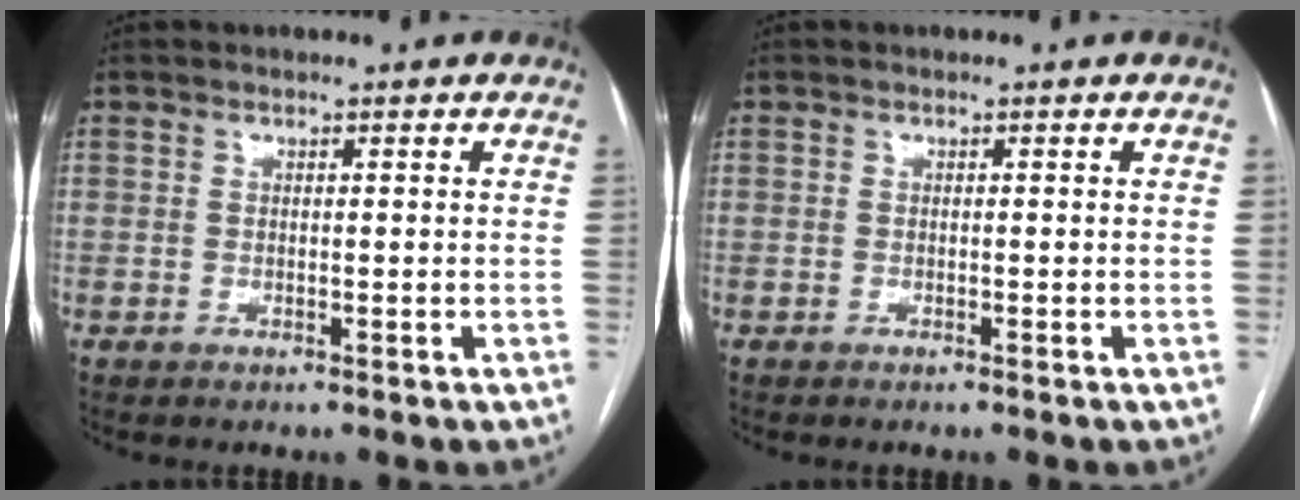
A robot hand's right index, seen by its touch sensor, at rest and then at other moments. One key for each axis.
{"total": 0.0}